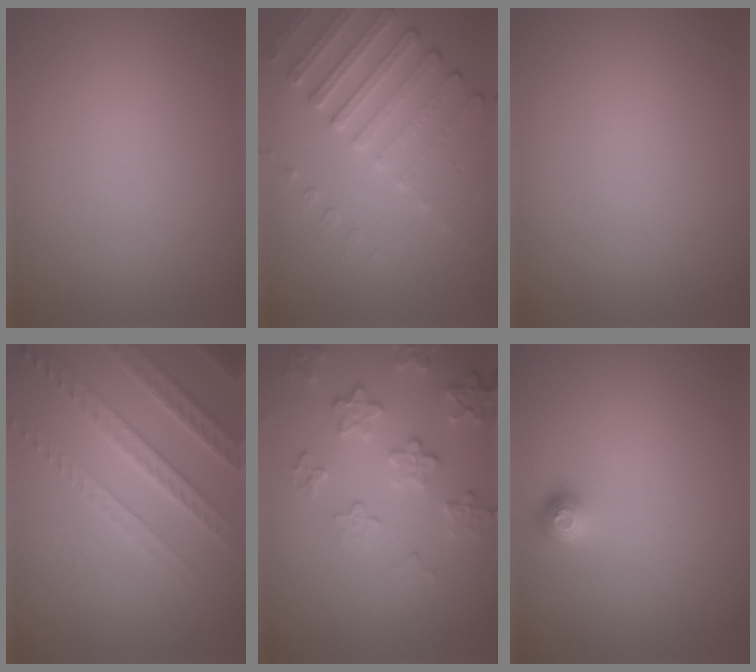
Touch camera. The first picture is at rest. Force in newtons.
{"total": 4.0, "press": 3.7, "slide": 1.5}
{"total": 0.0}
{"total": 4.1, "press": 3.9, "slide": 1.3}
{"total": 4.1, "press": 3.2, "slide": 2.7}
{"total": 1.3, "press": 1.1, "slide": 0.7}